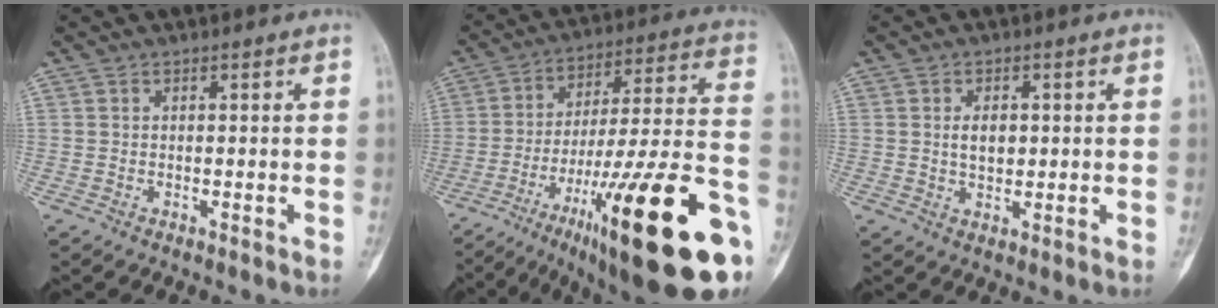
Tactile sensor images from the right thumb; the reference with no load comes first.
{"total": 31.5, "force": [-14.4, 6.2, 27.3], "torque": [-0.359, 0.052, -0.216]}
{"total": 3.7, "force": [0.5, 2.3, 2.8], "torque": [-0.034, -0.003, 0.011]}